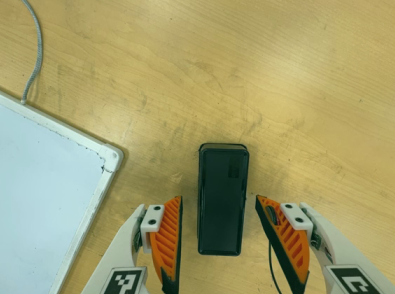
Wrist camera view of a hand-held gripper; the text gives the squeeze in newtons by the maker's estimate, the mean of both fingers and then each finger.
{"total": 0.0}